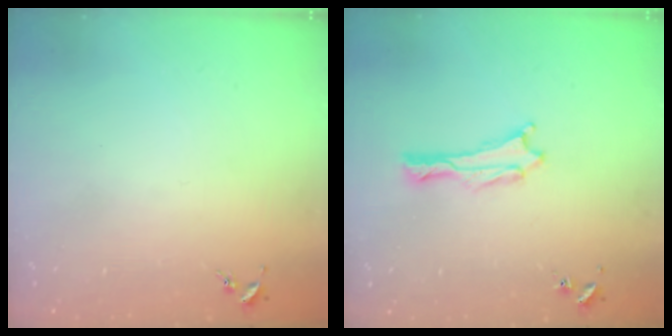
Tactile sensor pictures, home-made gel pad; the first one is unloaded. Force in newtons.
{"total": 0.8, "press": 0.7, "slide": 0.1}